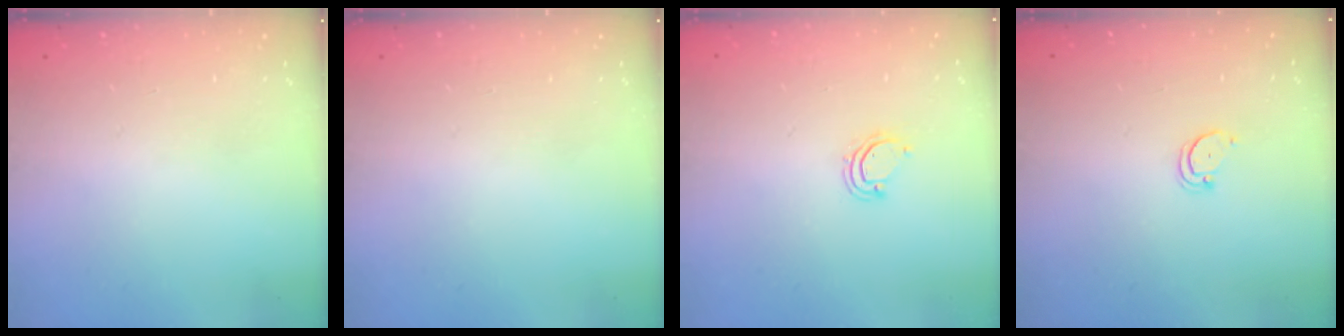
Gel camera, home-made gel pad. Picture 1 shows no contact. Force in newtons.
{"total": 0.0}
{"total": 4.3, "press": 4.3, "slide": 0.5}
{"total": 2.5, "press": 2.5, "slide": 0.2}